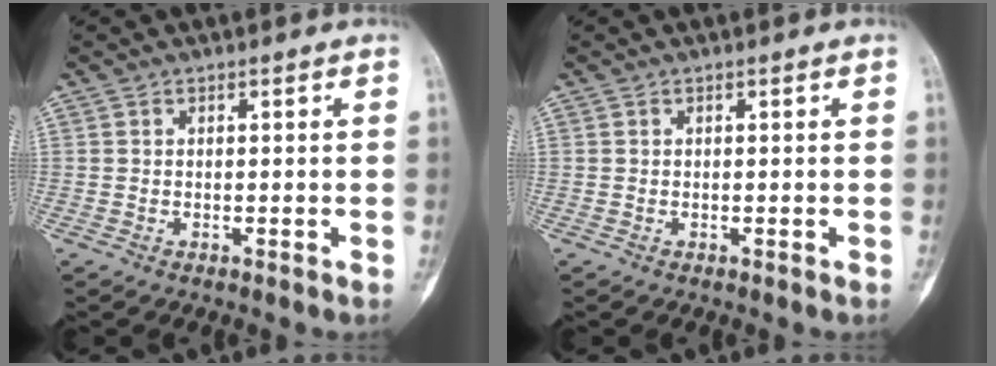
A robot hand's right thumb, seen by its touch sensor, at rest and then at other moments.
{"total": 0.0}